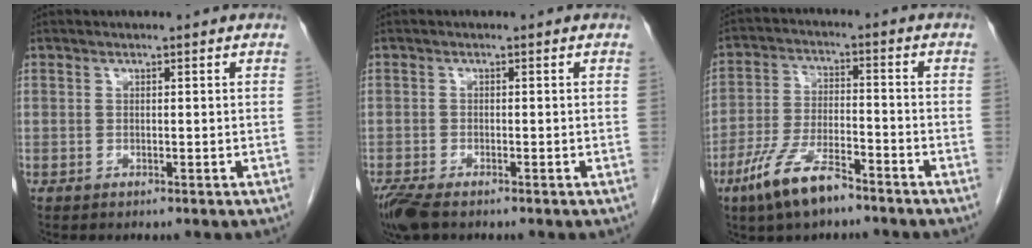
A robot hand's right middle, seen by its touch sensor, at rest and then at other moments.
{"total": 4.5, "force": [-3.3, 1.3, 2.7], "torque": [-0.060, -0.013, -0.062]}
{"total": 9.5, "force": [-6.5, 2.5, 6.5], "torque": [-0.135, -0.009, -0.122]}